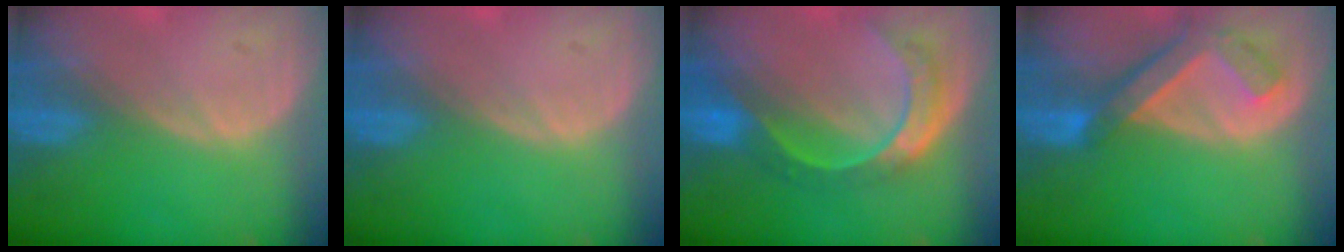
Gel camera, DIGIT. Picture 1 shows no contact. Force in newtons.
{"total": 0.0}
{"total": 8.5, "press": 7.2, "slide": 4.6}
{"total": 7.2, "press": 6.3, "slide": 3.5}